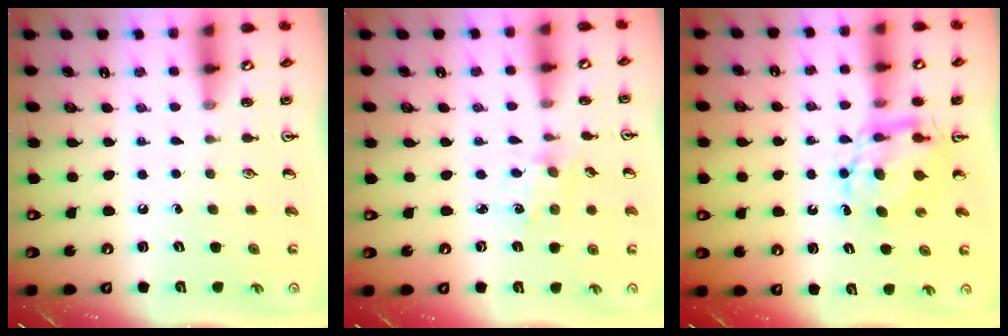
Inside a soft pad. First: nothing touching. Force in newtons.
{"total": 1.2, "press": 1.2, "slide": 0.2}
{"total": 6.8, "press": 6.8, "slide": 0.2}